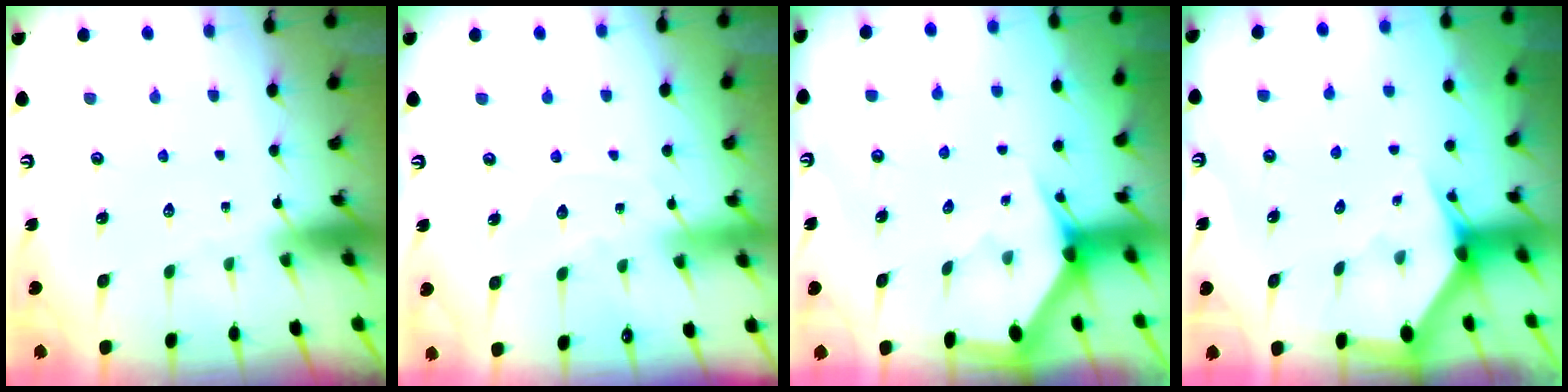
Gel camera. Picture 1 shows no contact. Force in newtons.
{"total": 6.3, "press": 6.3, "slide": 0.6}
{"total": 2.9, "press": 2.9, "slide": 0.1}
{"total": 2.9, "press": 2.9, "slide": 0.1}